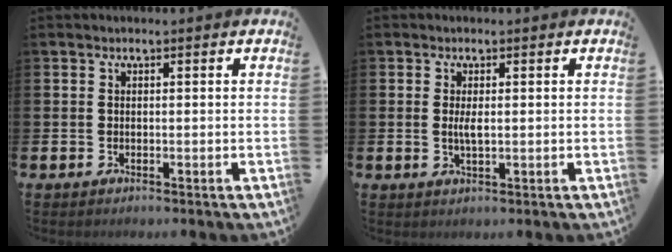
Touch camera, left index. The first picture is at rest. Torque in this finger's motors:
{"motor_torque": [0.54, 0.22, 0.09, 0.03]}